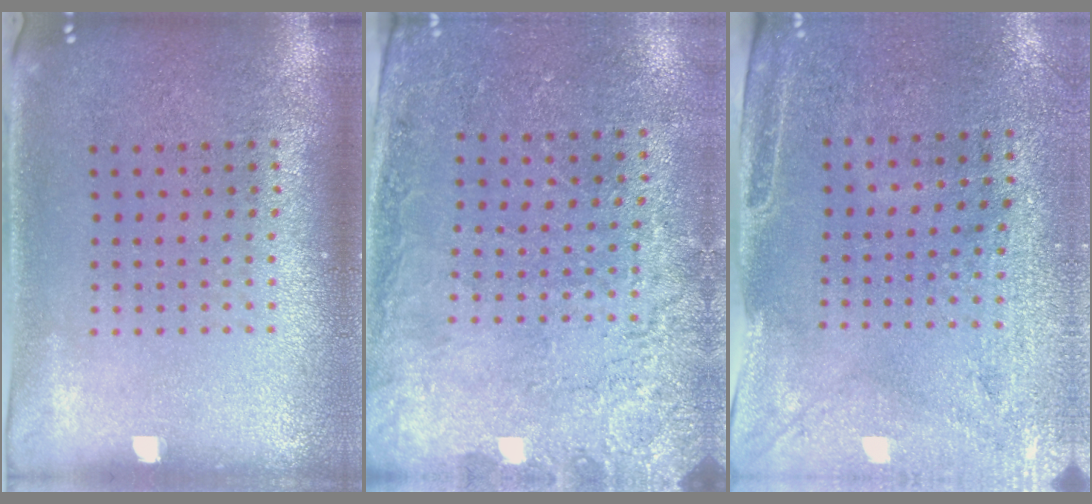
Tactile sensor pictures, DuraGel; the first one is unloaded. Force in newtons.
{"total": 2.5, "press": 2.4, "slide": 0.8}
{"total": 2.9, "press": 2.5, "slide": 1.6}